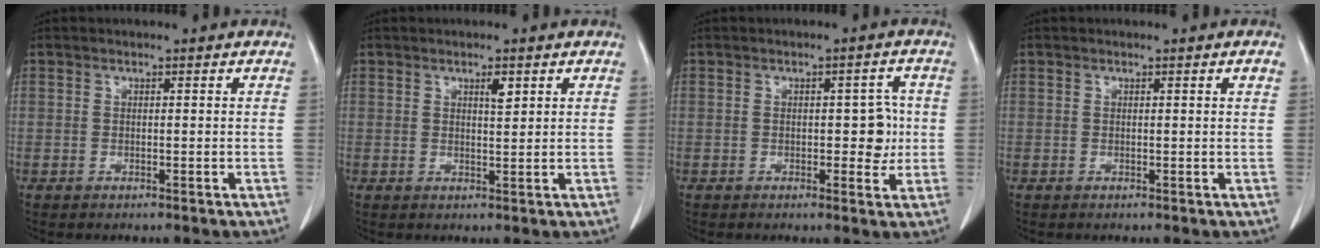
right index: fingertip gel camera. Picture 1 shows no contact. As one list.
[{"total": 2.0, "force": [1.1, 0.4, 1.6], "torque": [-0.026, -0.003, 0.017]}, {"total": 4.3, "force": [-0.1, 2.1, 3.8], "torque": [-0.042, 0.011, 0.001]}, {"total": 0.6, "force": [0.3, -0.1, 0.5], "torque": [-0.008, -0.001, 0.004]}]